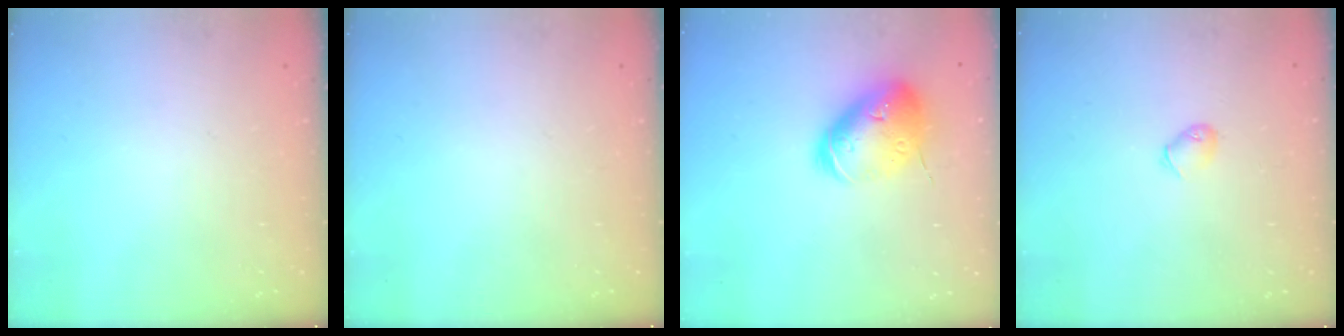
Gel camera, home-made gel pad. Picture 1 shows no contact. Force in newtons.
{"total": 0.0}
{"total": 17.8, "press": 17.5, "slide": 2.9}
{"total": 3.1, "press": 3.1, "slide": 0.7}